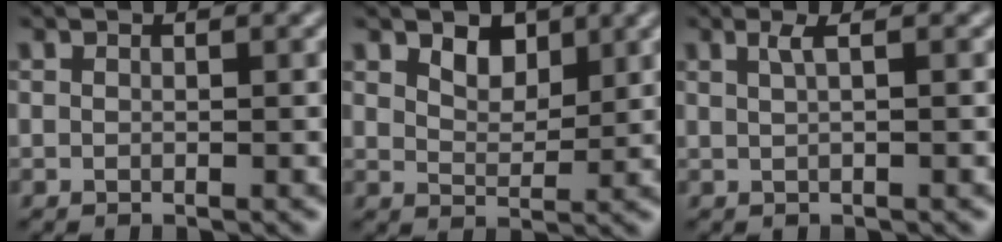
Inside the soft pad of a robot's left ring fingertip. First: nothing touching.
{"total": 2.7, "force": [1.7, 1.5, 1.4], "torque": [-0.030, -0.005, 0.028]}
{"total": 1.5, "force": [0.6, 0.5, 1.3], "torque": [-0.020, 0.002, 0.007]}